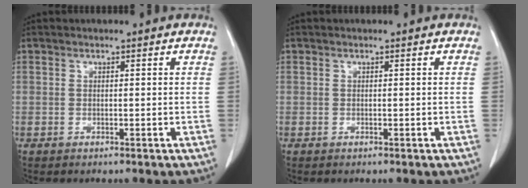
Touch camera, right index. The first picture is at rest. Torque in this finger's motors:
{"motor_torque": [0.02, 0.00, 0.00, 0.01]}